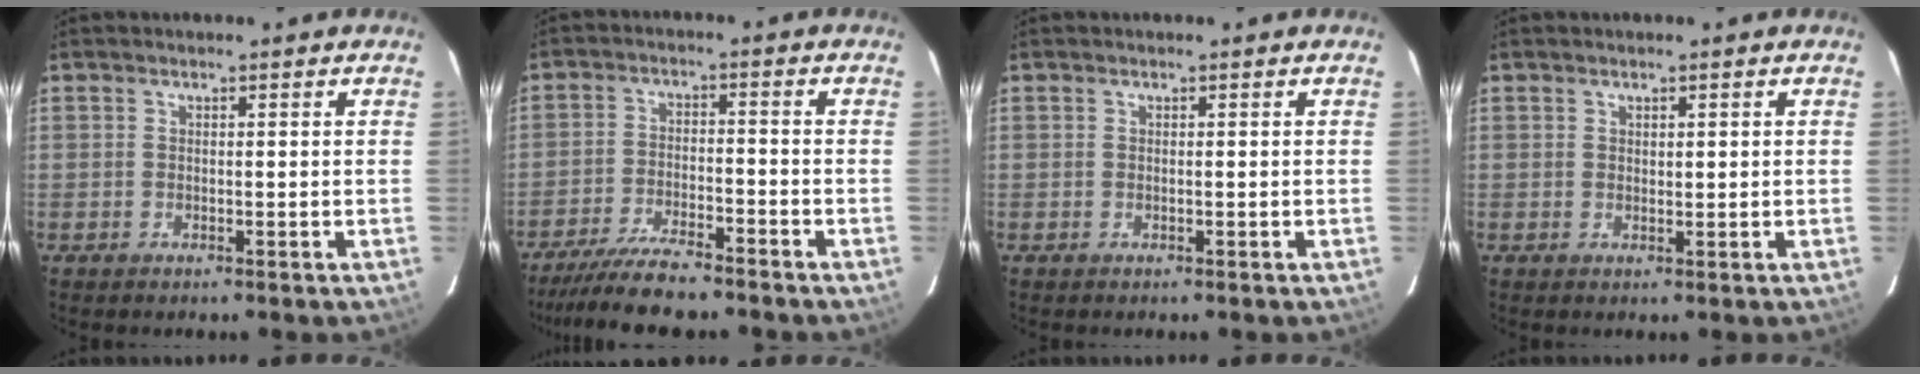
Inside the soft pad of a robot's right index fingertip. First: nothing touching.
{"total": 9.0, "force": [-8.0, 0.8, 3.9], "torque": [-0.066, -0.022, -0.137]}
{"total": 0.0}
{"total": 0.9, "force": [0.4, 0.3, 0.7], "torque": [-0.012, 0.000, 0.009]}